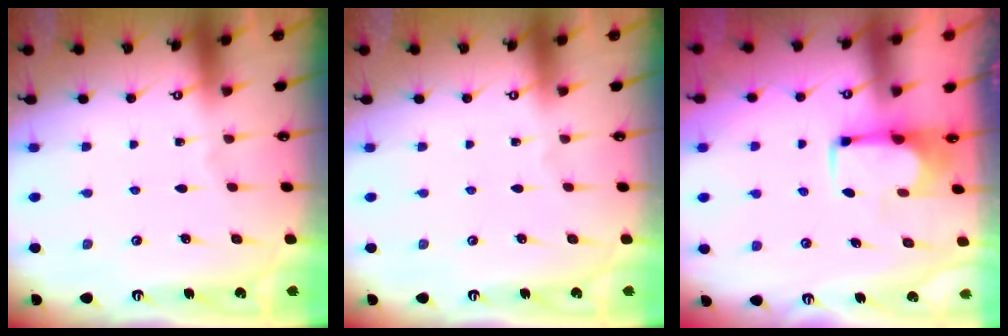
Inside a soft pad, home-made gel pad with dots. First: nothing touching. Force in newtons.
{"total": 0.0}
{"total": 1.6, "press": 1.5, "slide": 0.7}